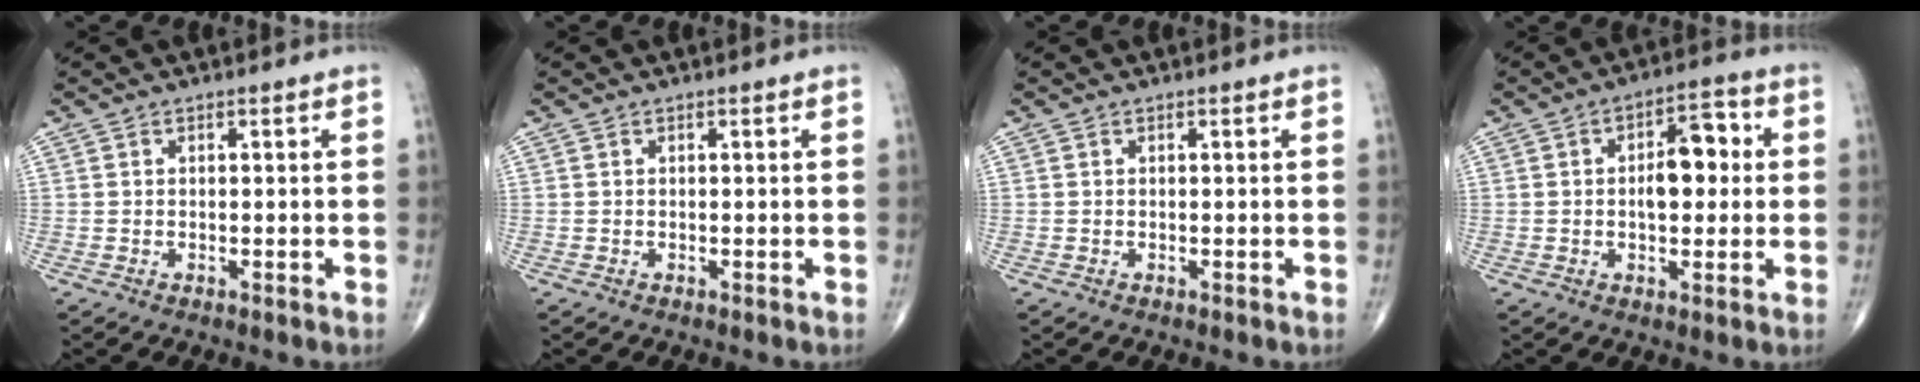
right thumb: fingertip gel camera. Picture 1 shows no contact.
{"total": 0.0}
{"total": 0.0}
{"total": 8.8, "force": [0.7, 4.7, 7.4], "torque": [-0.084, 0.016, 0.004]}